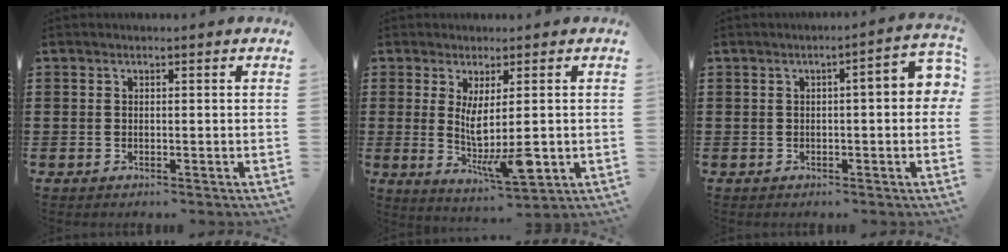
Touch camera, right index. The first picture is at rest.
{"total": 7.3, "force": [-0.3, 1.2, 7.2], "torque": [-0.148, -0.024, -0.005]}
{"total": 4.6, "force": [0.2, 0.9, 4.5], "torque": [-0.064, -0.001, -0.003]}